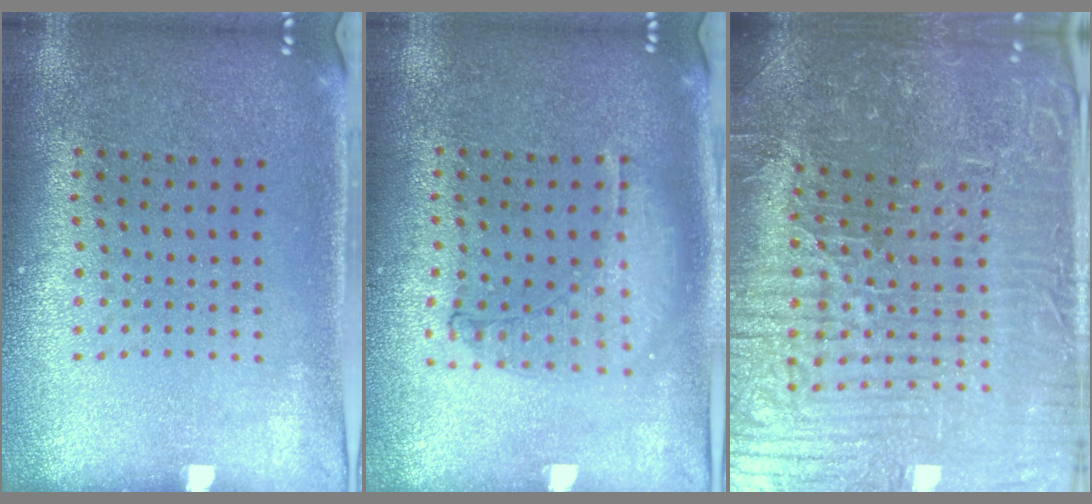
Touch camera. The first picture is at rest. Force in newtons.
{"total": 1.0, "press": 1.0, "slide": 0.2}
{"total": 6.2, "press": 5.8, "slide": 2.1}